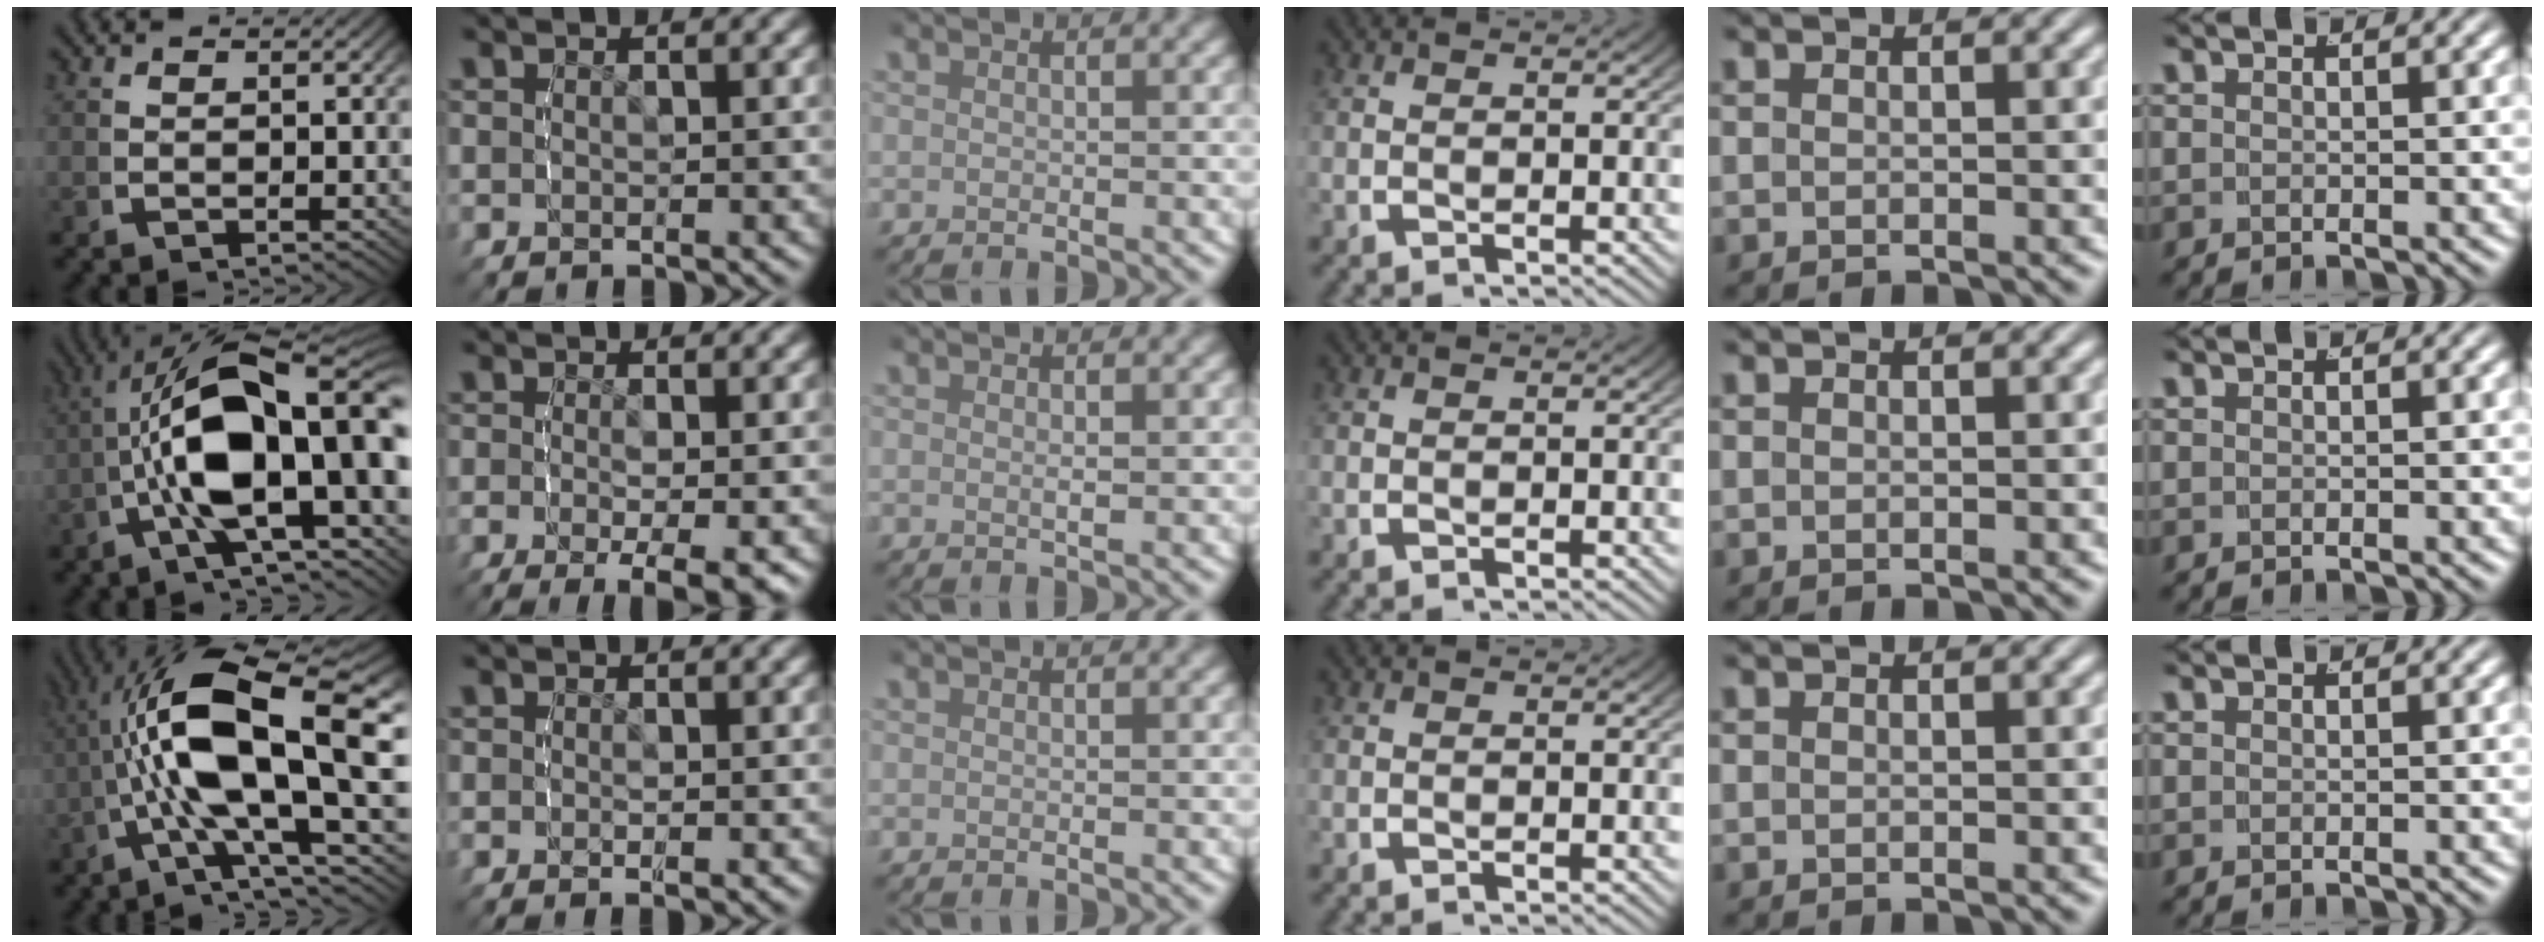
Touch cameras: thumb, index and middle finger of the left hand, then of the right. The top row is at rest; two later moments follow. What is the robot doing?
{"motion": "lift_and_place", "object": "button"}